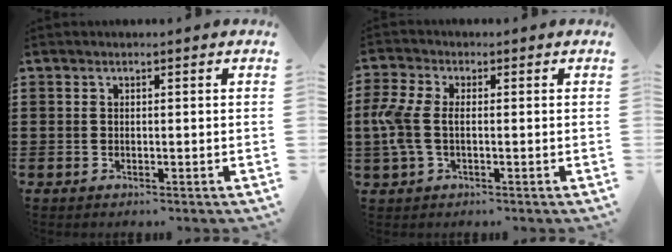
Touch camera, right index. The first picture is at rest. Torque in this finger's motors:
{"motor_torque": [1.38, 0.26, 0.43, 0.15]}